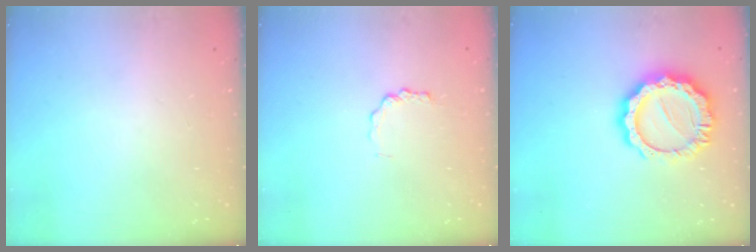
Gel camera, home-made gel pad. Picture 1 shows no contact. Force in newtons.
{"total": 2.0, "press": 2.0, "slide": 0.1}
{"total": 14.9, "press": 14.8, "slide": 0.9}